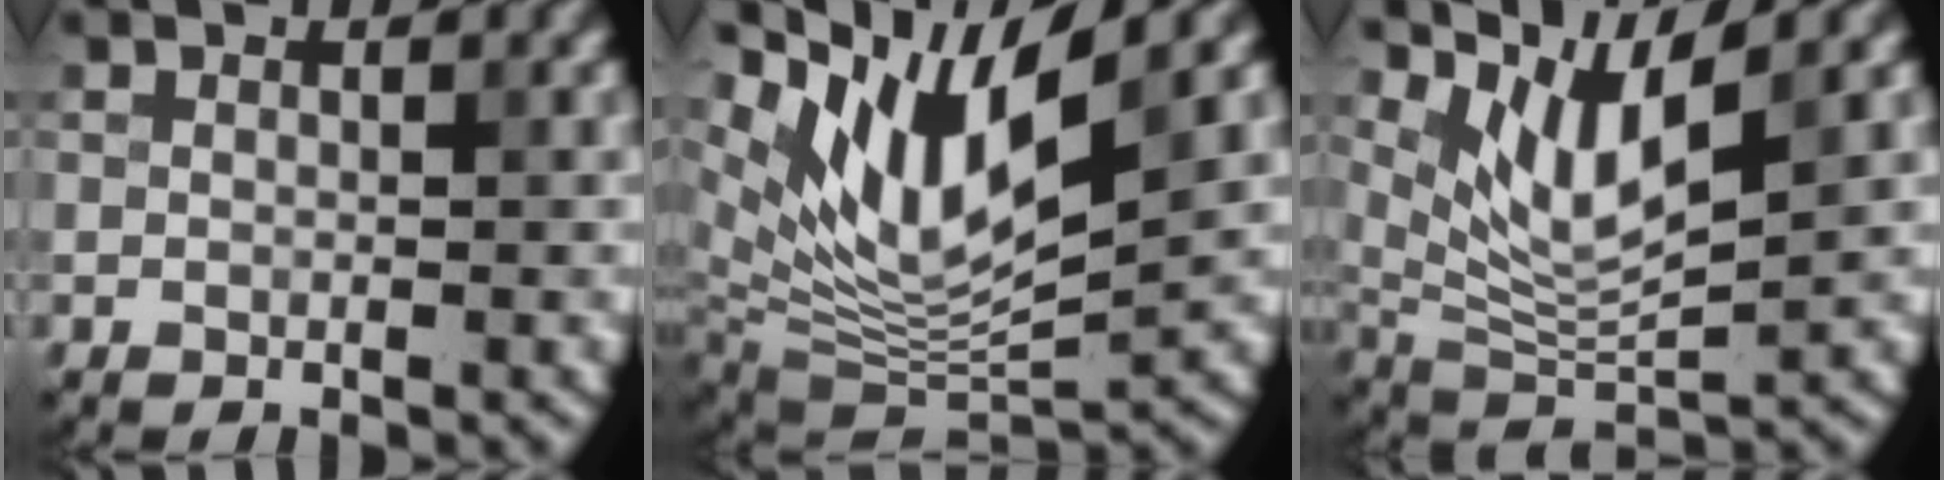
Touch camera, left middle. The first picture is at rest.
{"total": 10.6, "force": [5.3, 3.9, 8.3], "torque": [-0.157, -0.009, 0.106]}
{"total": 6.2, "force": [3.6, 1.6, 4.8], "torque": [-0.095, -0.010, 0.077]}